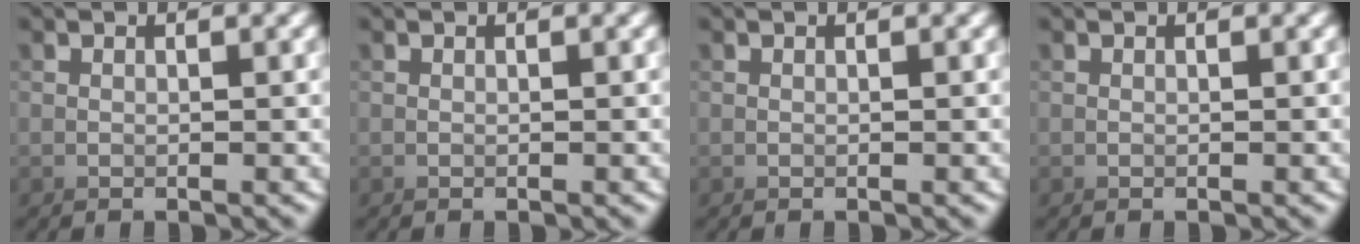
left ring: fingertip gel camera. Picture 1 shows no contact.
{"total": 0.0}
{"total": 0.0}
{"total": 0.0}